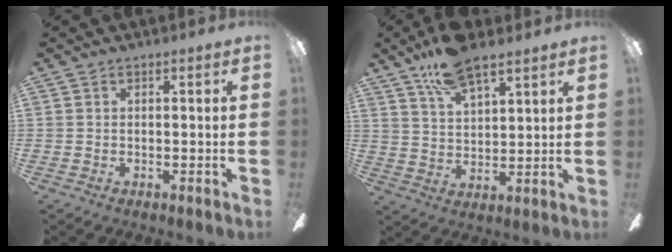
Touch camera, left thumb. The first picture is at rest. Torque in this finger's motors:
{"motor_torque": [1.62, 0.70, 1.18, -1.03, 0.08]}